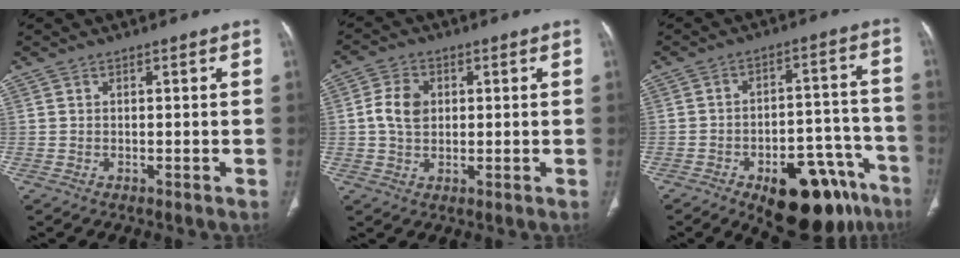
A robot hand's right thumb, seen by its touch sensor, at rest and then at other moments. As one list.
[{"total": 5.9, "force": [0.8, 4.3, 3.9], "torque": [-0.069, 0.003, 0.012]}, {"total": 20.2, "force": [-11.8, 9.4, 13.5], "torque": [-0.115, 0.078, -0.158]}]